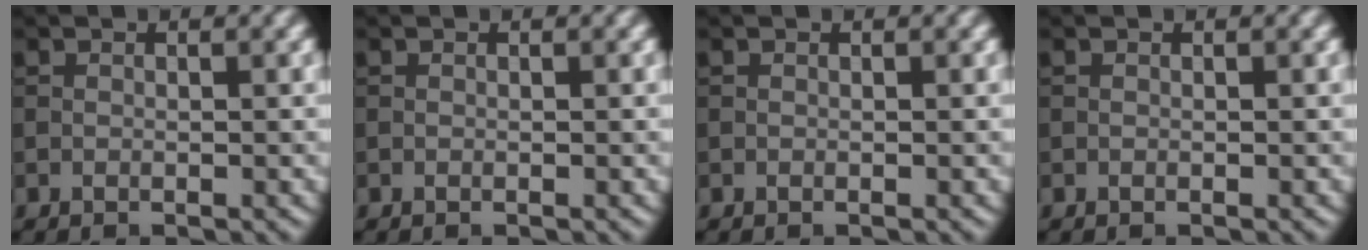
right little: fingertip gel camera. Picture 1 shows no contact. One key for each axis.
{"total": 0.0}
{"total": 0.0}
{"total": 0.0}